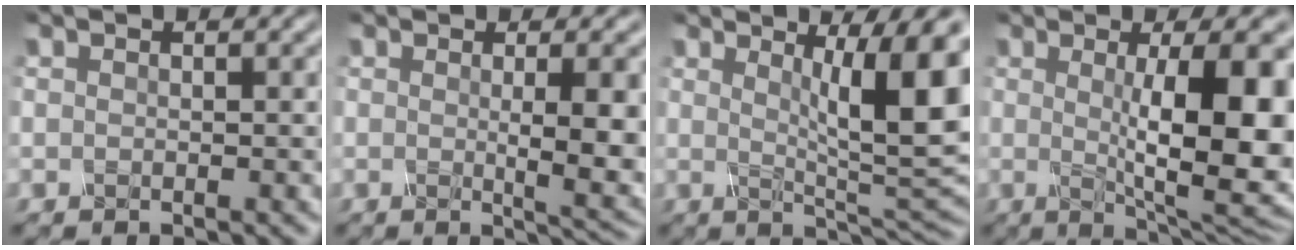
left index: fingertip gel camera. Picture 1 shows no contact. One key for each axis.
{"total": 5.9, "fx": 0.1, "fy": 1.3, "fz": 5.7, "tx": -0.076, "ty": -0.007, "tz": 0.005}
{"total": 9.4, "fx": 2.4, "fy": 2.0, "fz": 8.9, "tx": -0.113, "ty": -0.002, "tz": 0.038}
{"total": 11.5, "fx": 0.6, "fy": 3.0, "fz": 11.0, "tx": -0.135, "ty": -0.008, "tz": 0.011}